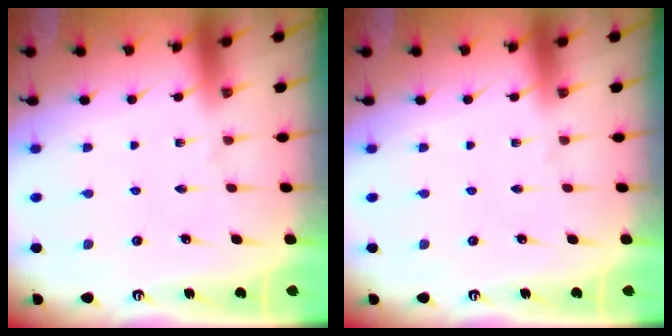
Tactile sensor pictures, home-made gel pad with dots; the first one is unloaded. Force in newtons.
{"total": 0.0}